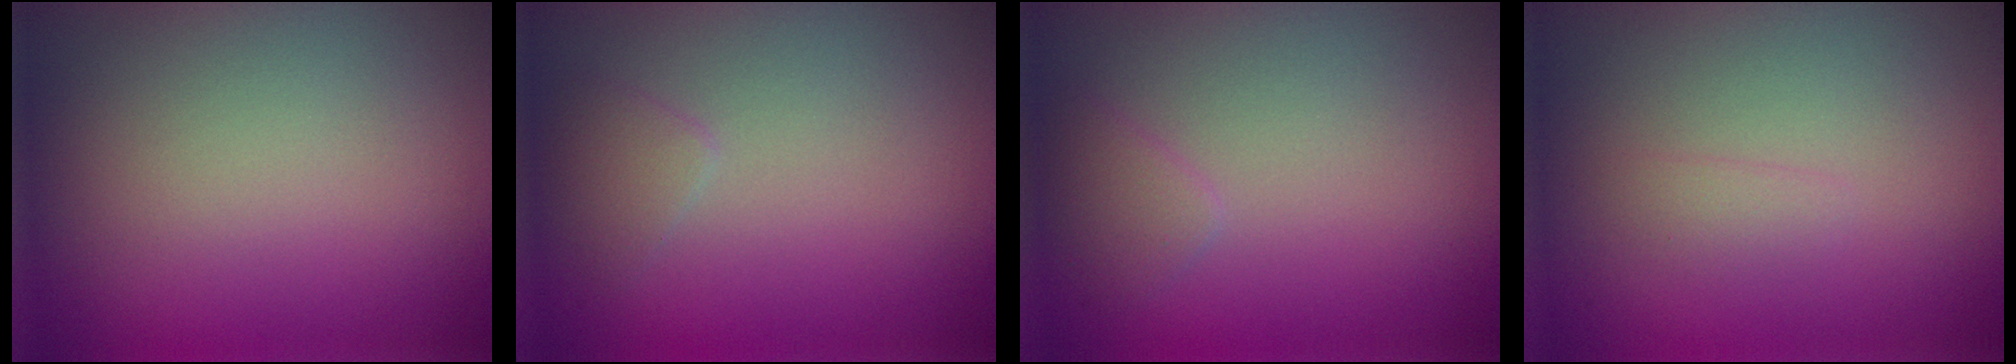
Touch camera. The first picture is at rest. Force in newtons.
{"total": 1.1, "press": 1.1, "slide": 0.0}
{"total": 1.2, "press": 1.2, "slide": 0.1}
{"total": 0.7, "press": 0.7, "slide": 0.0}